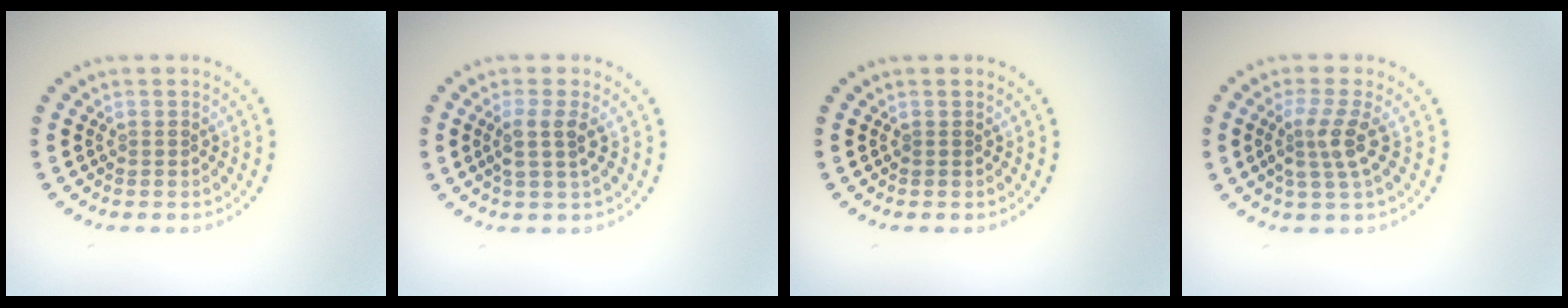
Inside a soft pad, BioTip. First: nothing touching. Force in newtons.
{"total": 2.2, "press": 1.8, "slide": 1.2}
{"total": 0.0}
{"total": 3.0, "press": 2.3, "slide": 1.9}